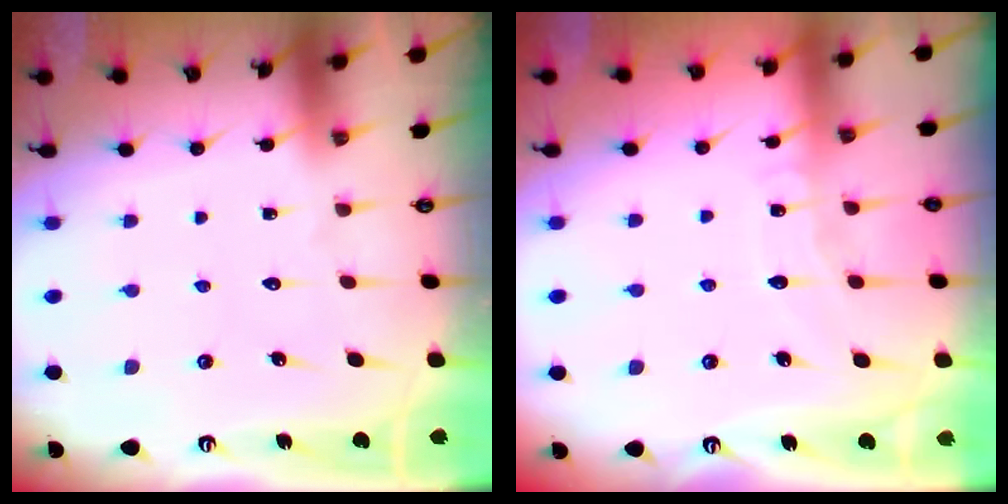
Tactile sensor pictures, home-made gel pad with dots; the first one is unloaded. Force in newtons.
{"total": 6.0, "press": 6.0, "slide": 0.6}